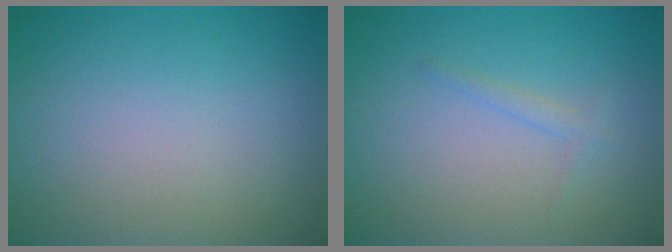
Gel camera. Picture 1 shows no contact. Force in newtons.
{"total": 1.0, "press": 1.0, "slide": 0.1}